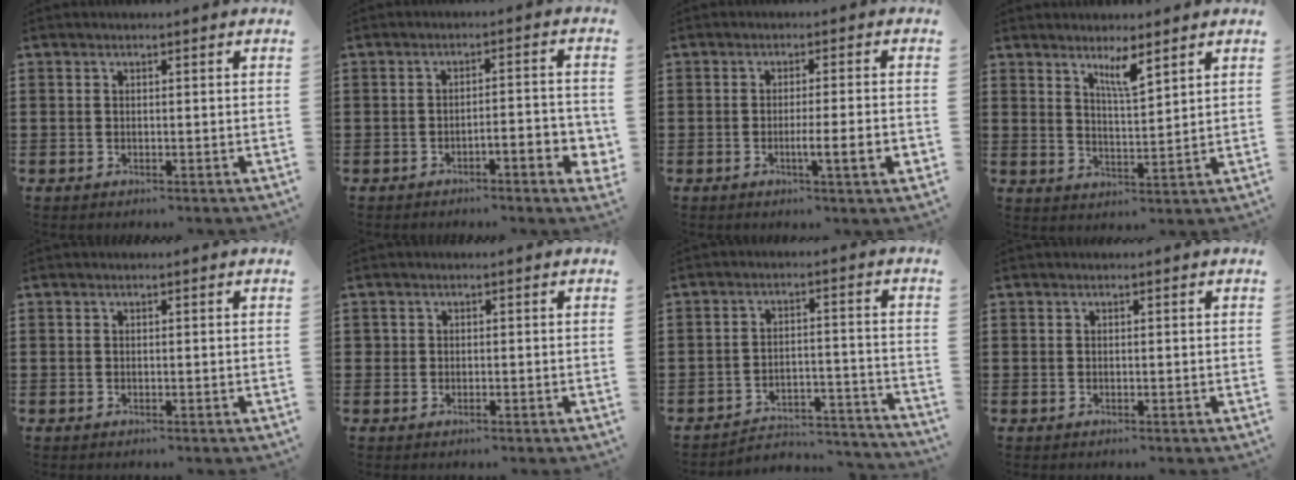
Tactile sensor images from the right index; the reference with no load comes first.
{"total": 4.3, "force": [-2.4, 0.6, 3.6], "torque": [-0.058, -0.003, -0.040]}
{"total": 5.4, "force": [-1.8, 0.0, 5.1], "torque": [-0.082, -0.014, -0.028]}
{"total": 4.5, "force": [3.3, 0.6, 3.0], "torque": [-0.058, -0.004, 0.055]}
{"total": 0.0}
{"total": 0.6, "force": [0.0, 0.6, 0.1], "torque": [-0.003, 0.004, -0.002]}
{"total": 4.1, "force": [-3.8, 0.9, 1.1], "torque": [-0.023, 0.003, -0.080]}
{"total": 0.0}